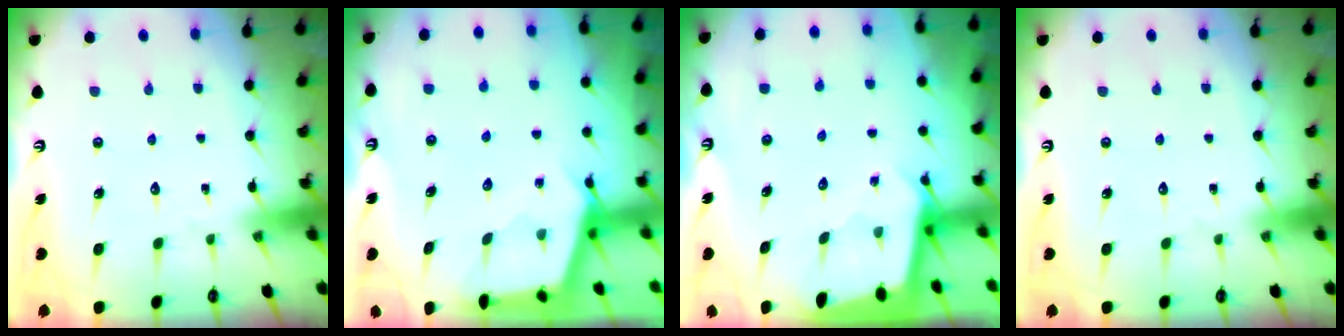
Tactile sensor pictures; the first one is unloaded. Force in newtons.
{"total": 3.0, "press": 3.0, "slide": 0.3}
{"total": 2.3, "press": 2.3, "slide": 0.1}
{"total": 0.0}